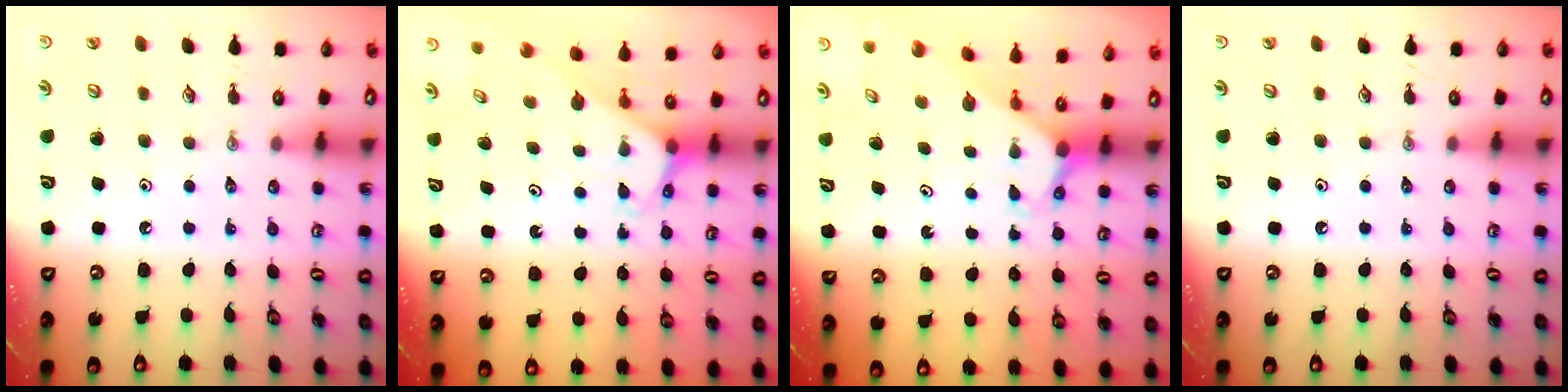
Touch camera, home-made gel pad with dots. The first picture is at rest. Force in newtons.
{"total": 2.4, "press": 2.4, "slide": 0.2}
{"total": 2.3, "press": 2.3, "slide": 0.1}
{"total": 0.0}